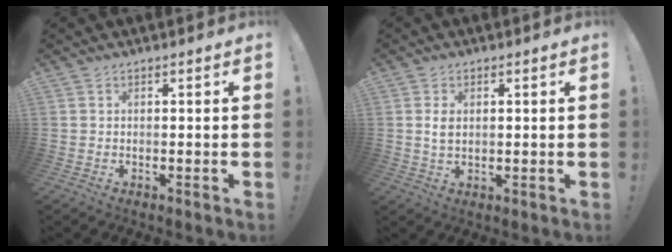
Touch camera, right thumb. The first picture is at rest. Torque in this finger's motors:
{"motor_torque": [0.03, 0.05, 0.04, 0.11, 0.07]}